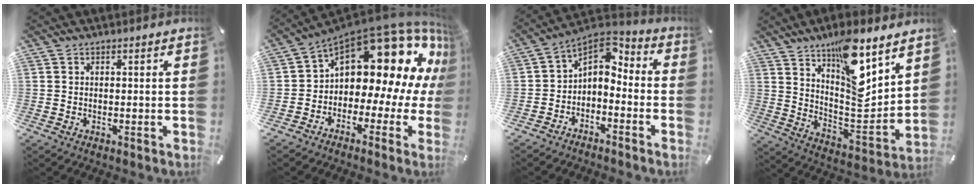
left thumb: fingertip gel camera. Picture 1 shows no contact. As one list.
[{"total": 18.8, "force": [8.2, 10.4, 13.2], "torque": [-0.198, -0.071, 0.141]}, {"total": 4.8, "force": [-0.3, 4.2, 2.3], "torque": [-0.043, -0.006, -0.009]}, {"total": 15.7, "force": [11.4, 4.8, 9.8], "torque": [-0.139, -0.090, 0.191]}]